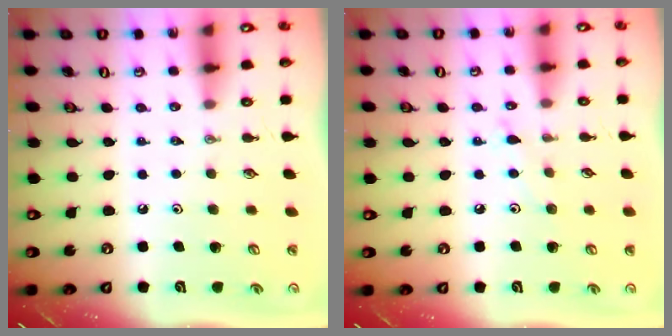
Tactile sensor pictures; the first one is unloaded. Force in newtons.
{"total": 5.8, "press": 5.8, "slide": 0.7}